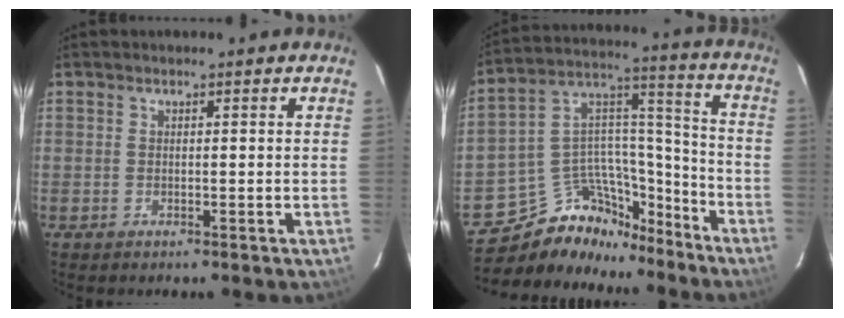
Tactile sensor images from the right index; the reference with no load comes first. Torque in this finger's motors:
{"motor_torque": [-0.21, -0.10, -0.40, -0.21]}